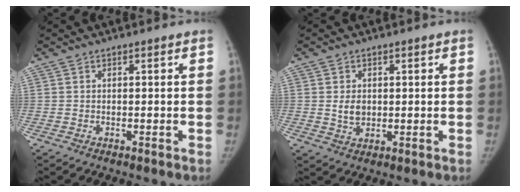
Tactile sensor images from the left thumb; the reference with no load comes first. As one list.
[{"total": 3.6, "force": [0.4, 2.8, 2.2], "torque": [-0.024, -0.006, 0.014]}]